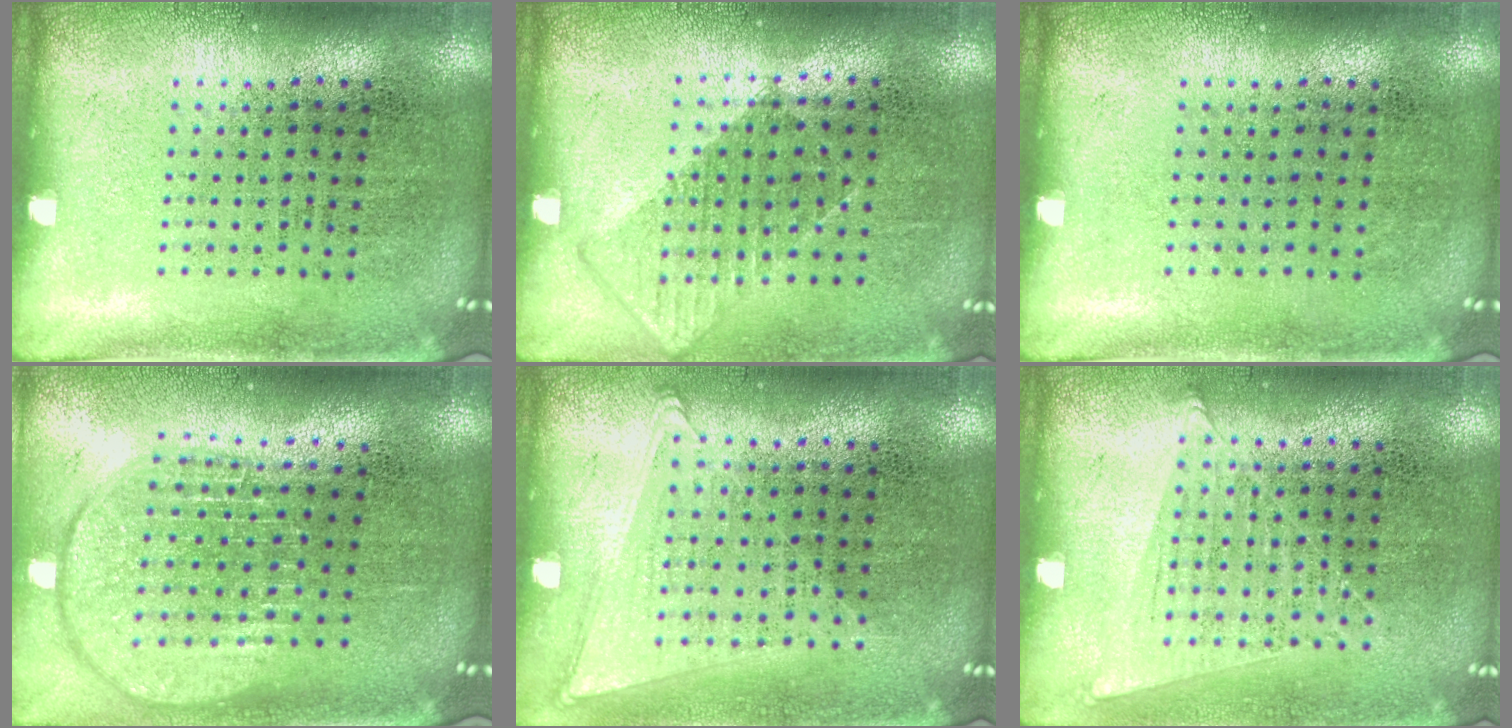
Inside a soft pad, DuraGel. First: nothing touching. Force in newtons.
{"total": 0.8, "press": 0.6, "slide": 0.4}
{"total": 0.0}
{"total": 1.9, "press": 1.5, "slide": 1.1}
{"total": 1.0, "press": 0.9, "slide": 0.4}
{"total": 1.0, "press": 0.9, "slide": 0.4}